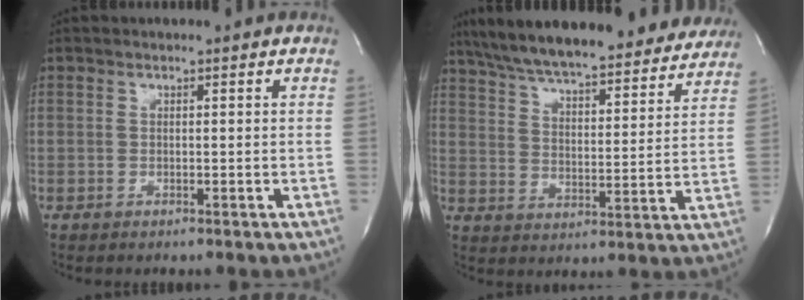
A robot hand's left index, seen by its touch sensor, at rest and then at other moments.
{"total": 27.3, "force": [24.1, 5.6, 11.7], "torque": [-0.194, 0.000, 0.323]}